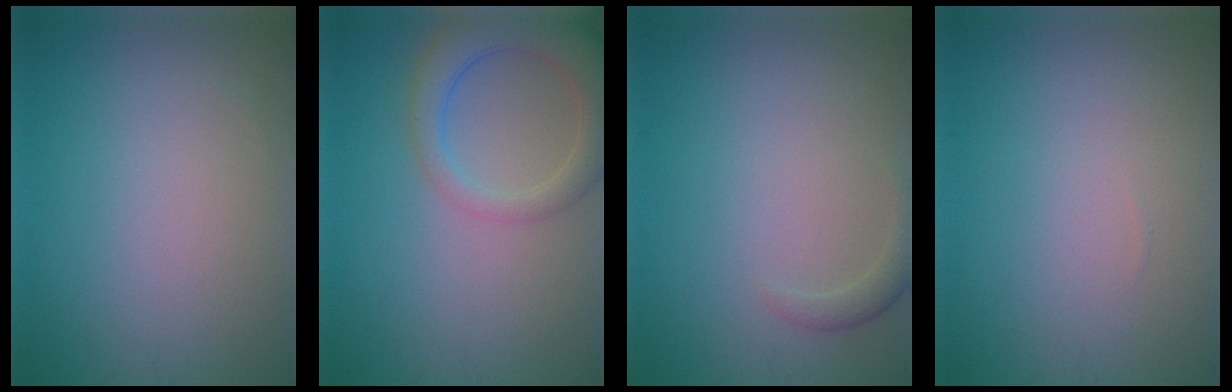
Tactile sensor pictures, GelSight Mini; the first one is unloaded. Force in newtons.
{"total": 5.6, "press": 5.6, "slide": 0.4}
{"total": 1.4, "press": 1.4, "slide": 0.1}
{"total": 0.0}